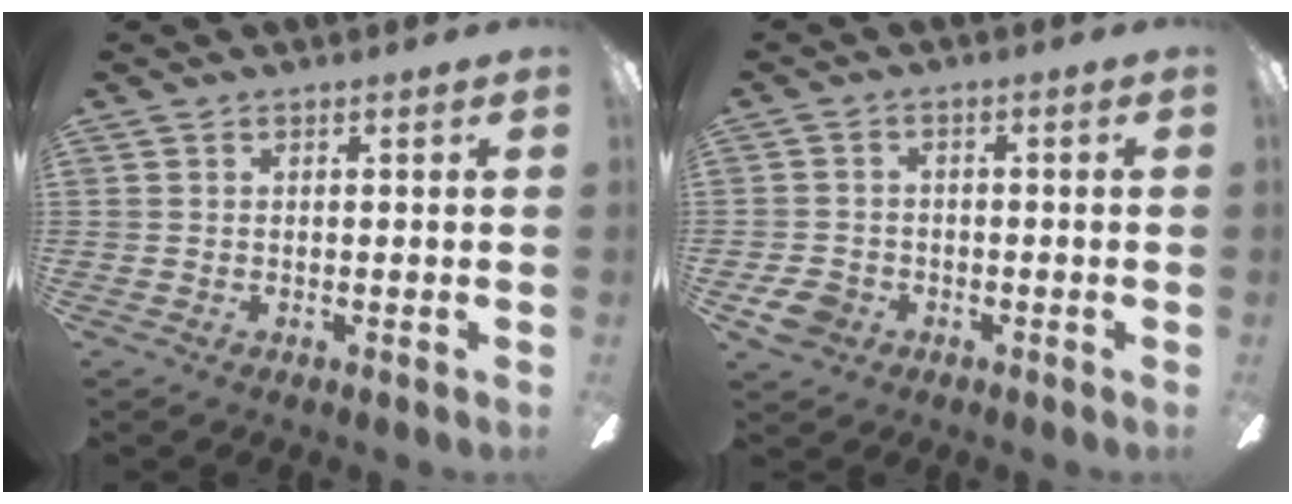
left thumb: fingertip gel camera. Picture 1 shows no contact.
{"total": 5.4, "force": [-2.8, 4.2, 2.0], "torque": [-0.049, 0.017, -0.053]}